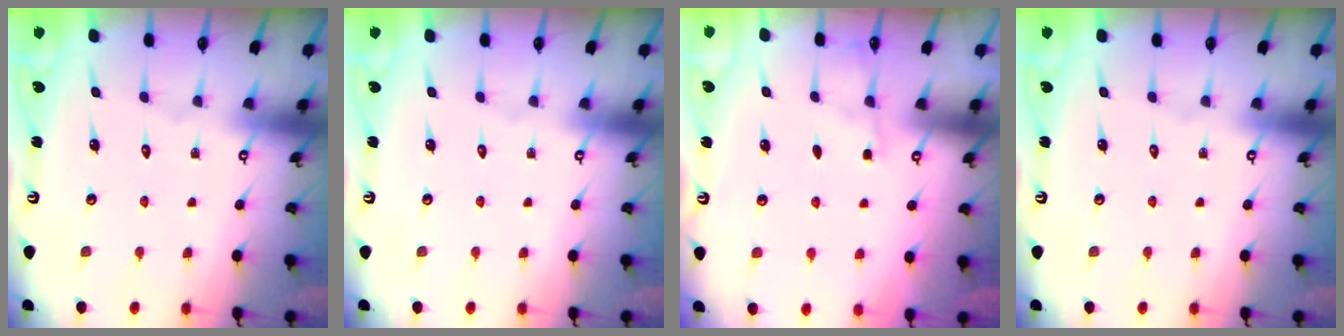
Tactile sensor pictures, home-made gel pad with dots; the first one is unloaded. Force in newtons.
{"total": 0.0}
{"total": 2.2, "press": 2.2, "slide": 0.4}
{"total": 0.0}